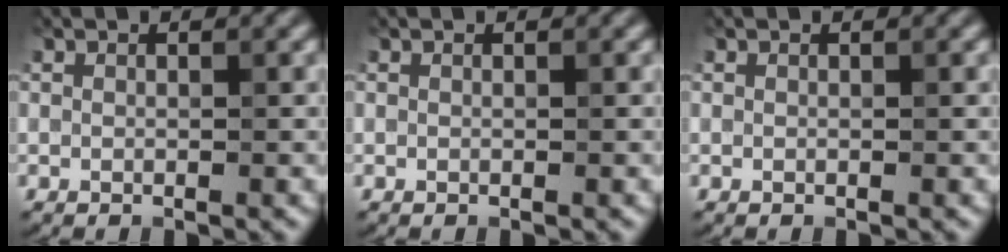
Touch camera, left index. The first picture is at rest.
{"total": 0.0}
{"total": 0.0}